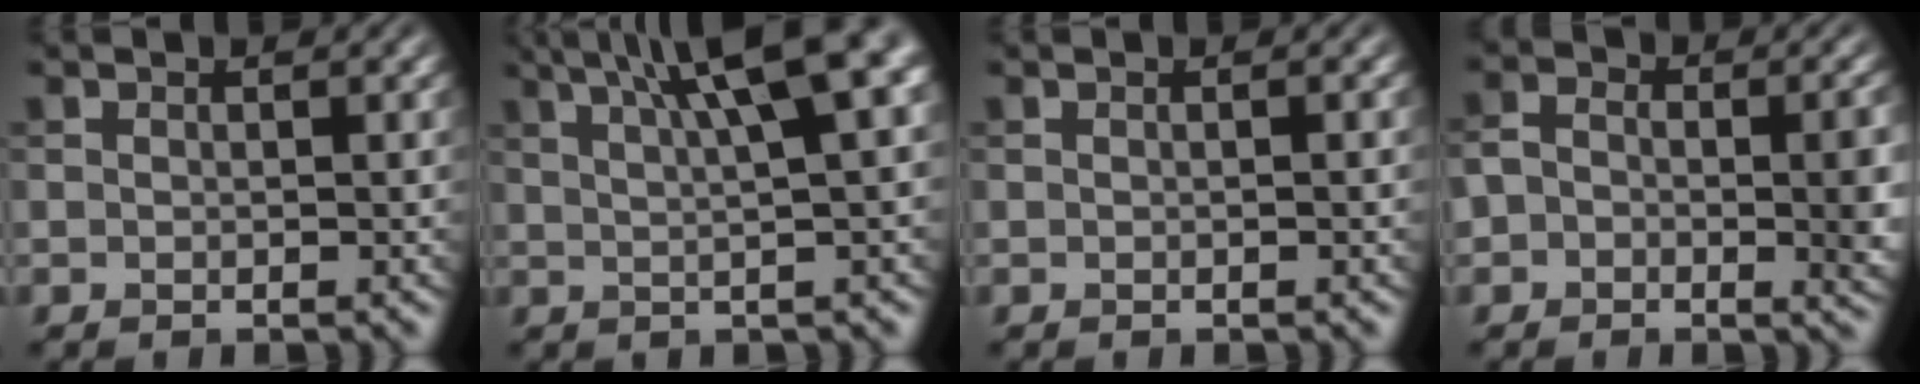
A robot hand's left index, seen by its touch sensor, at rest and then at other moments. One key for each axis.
{"total": 10.9, "fx": 5.0, "fy": 3.4, "fz": 9.0, "tx": -0.084, "ty": 0.043, "tz": 0.054}
{"total": 0.7, "fx": -0.1, "fy": 0.2, "fz": 0.7, "tx": -0.006, "ty": 0.002, "tz": -0.003}
{"total": 5.9, "fx": -1.1, "fy": 3.6, "fz": 4.6, "tx": -0.053, "ty": -0.005, "tz": -0.024}